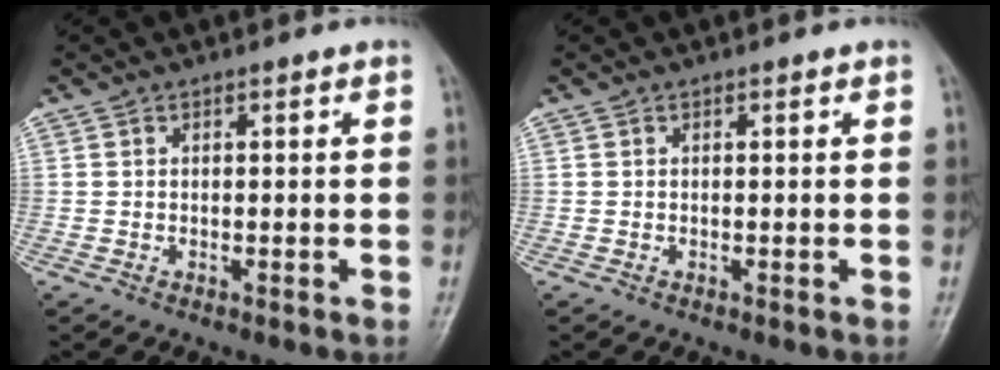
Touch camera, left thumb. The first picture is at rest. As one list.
[{"total": 0.0}]